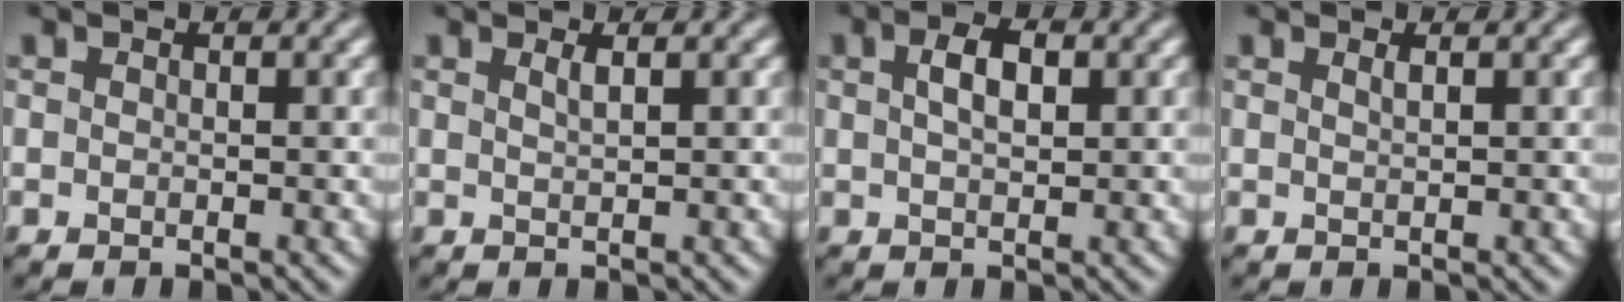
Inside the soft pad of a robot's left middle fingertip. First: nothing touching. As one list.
[{"total": 1.1, "force": [0.6, 0.3, 0.9], "torque": [-0.007, 0.002, 0.008]}, {"total": 2.8, "force": [0.9, 1.3, 2.3], "torque": [-0.042, 0.005, 0.016]}, {"total": 0.7, "force": [0.4, 0.2, 0.6], "torque": [-0.003, 0.002, 0.006]}]